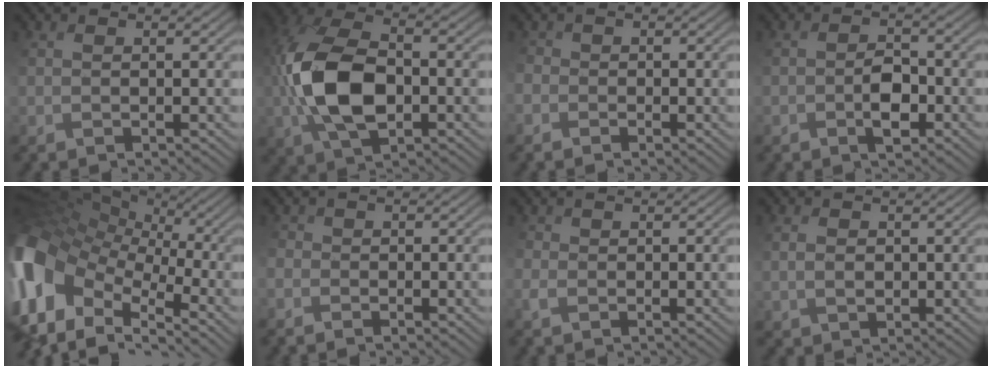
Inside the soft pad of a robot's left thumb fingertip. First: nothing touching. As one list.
[{"total": 11.4, "force": [-0.9, 6.5, 9.3], "torque": [-0.212, 0.008, -0.019]}, {"total": 2.4, "force": [-1.4, 1.9, 0.6], "torque": [-0.018, -0.002, -0.027]}, {"total": 3.5, "force": [-1.3, 2.0, 2.5], "torque": [-0.039, 0.009, -0.021]}, {"total": 16.9, "force": [-4.1, 11.6, 11.6], "torque": [-0.301, -0.006, -0.074]}, {"total": 2.1, "force": [-1.2, 1.6, 0.5], "torque": [-0.015, -0.003, -0.023]}, {"total": 1.1, "force": [-0.2, 1.1, 0.4], "torque": [-0.020, 0.000, -0.009]}, {"total": 1.4, "force": [0.9, 1.1, 0.1], "torque": [-0.004, 0.003, 0.020]}]